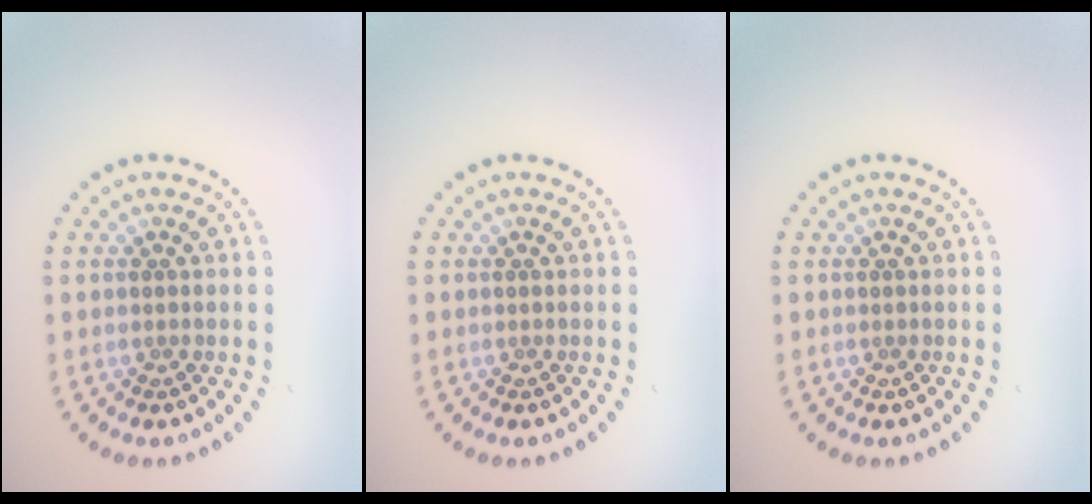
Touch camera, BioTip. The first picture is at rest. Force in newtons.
{"total": 0.0}
{"total": 0.0}